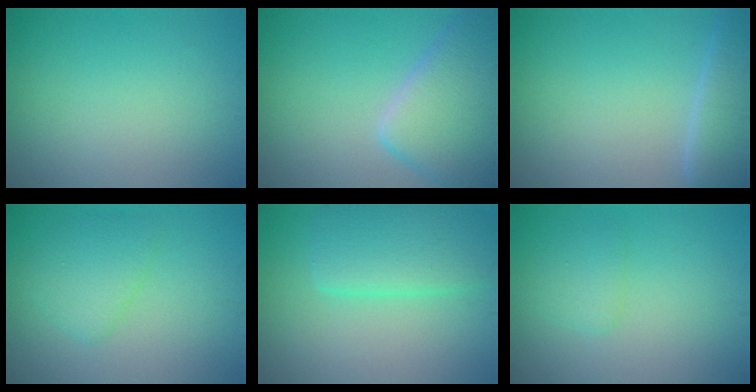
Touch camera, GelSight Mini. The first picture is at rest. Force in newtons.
{"total": 7.2, "press": 7.2, "slide": 0.5}
{"total": 3.8, "press": 3.7, "slide": 0.6}
{"total": 2.7, "press": 2.7, "slide": 0.1}
{"total": 4.9, "press": 4.9, "slide": 0.3}
{"total": 1.5, "press": 1.4, "slide": 0.1}